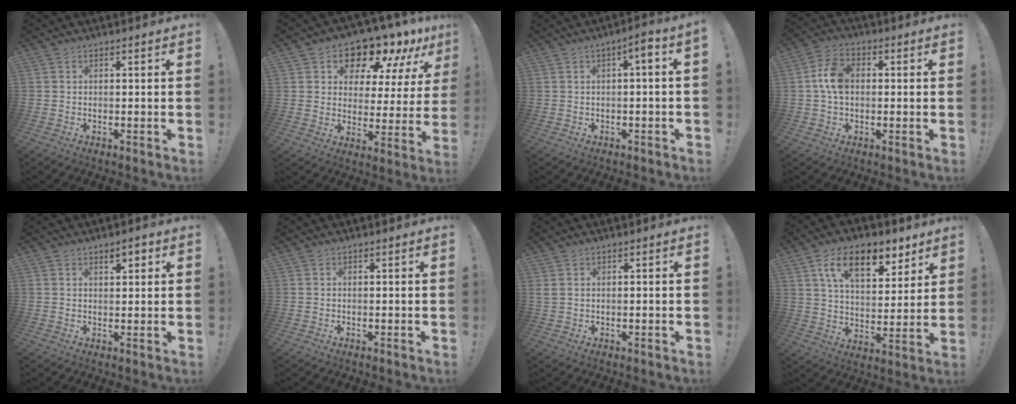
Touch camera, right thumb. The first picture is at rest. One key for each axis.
{"total": 13.5, "fx": 11.1, "fy": 5.9, "fz": 4.9, "tx": -0.081, "ty": -0.092, "tz": 0.194}
{"total": 3.8, "fx": -0.3, "fy": 0.0, "fz": 3.8, "tx": -0.061, "ty": -0.001, "tz": -0.010}
{"total": 8.6, "fx": 0.5, "fy": 5.8, "fz": 6.3, "tx": -0.110, "ty": 0.013, "tz": 0.011}
{"total": 3.1, "fx": 1.9, "fy": 1.1, "fz": 2.2, "tx": -0.024, "ty": -0.009, "tz": 0.027}
{"total": 0.0}
{"total": 1.1, "fx": 0.4, "fy": 0.5, "fz": 0.9, "tx": -0.027, "ty": 0.003, "tz": 0.010}
{"total": 15.7, "fx": 8.9, "fy": 8.2, "fz": 10.0, "tx": -0.153, "ty": -0.034, "tz": 0.155}